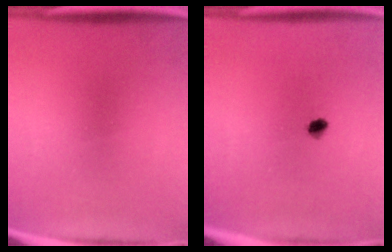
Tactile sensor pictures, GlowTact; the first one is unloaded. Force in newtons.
{"total": 1.9}